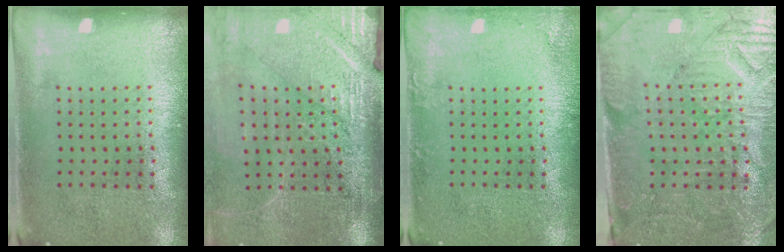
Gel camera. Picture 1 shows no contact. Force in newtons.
{"total": 3.5, "press": 3.3, "slide": 1.1}
{"total": 1.3, "press": 1.3, "slide": 0.0}
{"total": 3.7, "press": 3.5, "slide": 1.4}